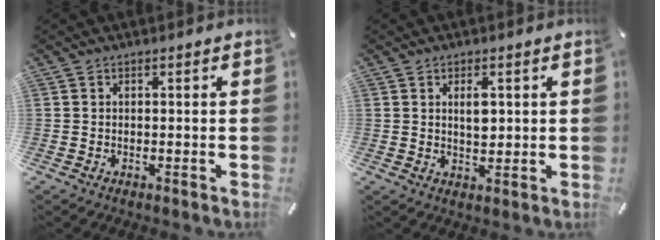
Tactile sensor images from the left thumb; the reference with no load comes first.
{"total": 4.3, "force": [1.1, 2.3, 3.5], "torque": [-0.050, -0.005, 0.012]}